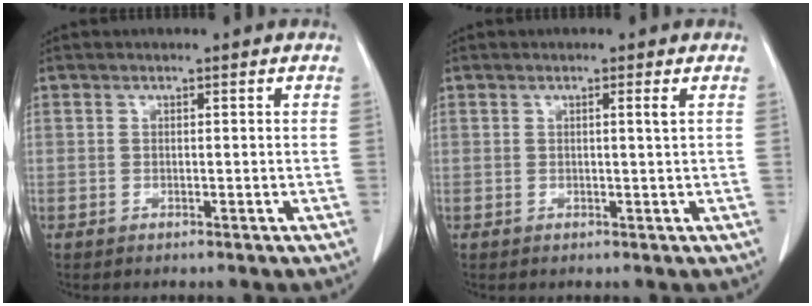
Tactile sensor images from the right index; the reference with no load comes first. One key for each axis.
{"total": 1.1, "fx": 0.4, "fy": -0.4, "fz": 0.9, "tx": -0.015, "ty": -0.002, "tz": 0.006}